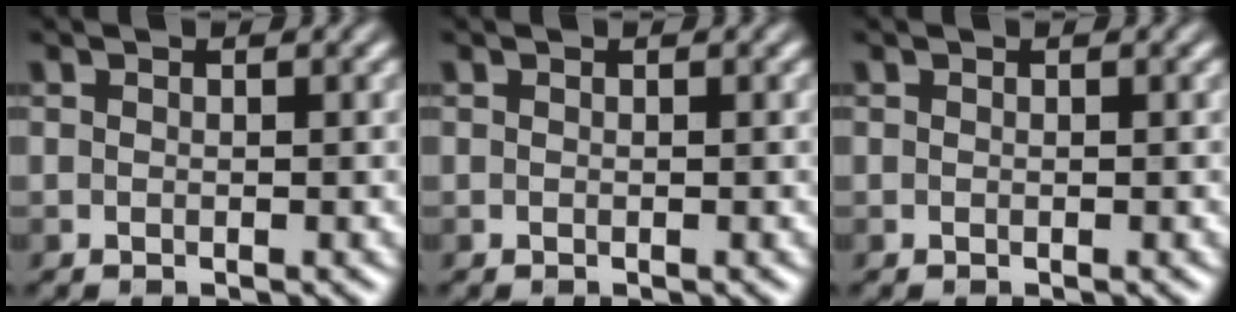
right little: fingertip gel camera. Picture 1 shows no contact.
{"total": 0.0}
{"total": 0.0}